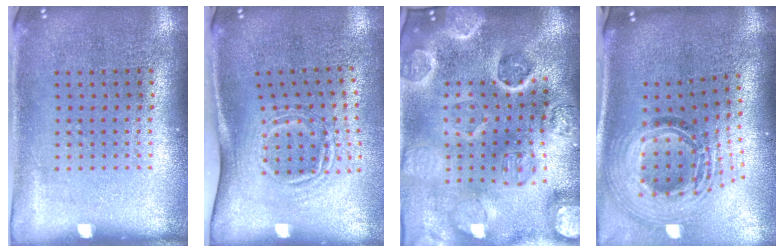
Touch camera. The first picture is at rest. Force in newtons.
{"total": 1.7, "press": 1.2, "slide": 1.2}
{"total": 4.5, "press": 4.1, "slide": 1.9}
{"total": 2.1, "press": 1.6, "slide": 1.4}